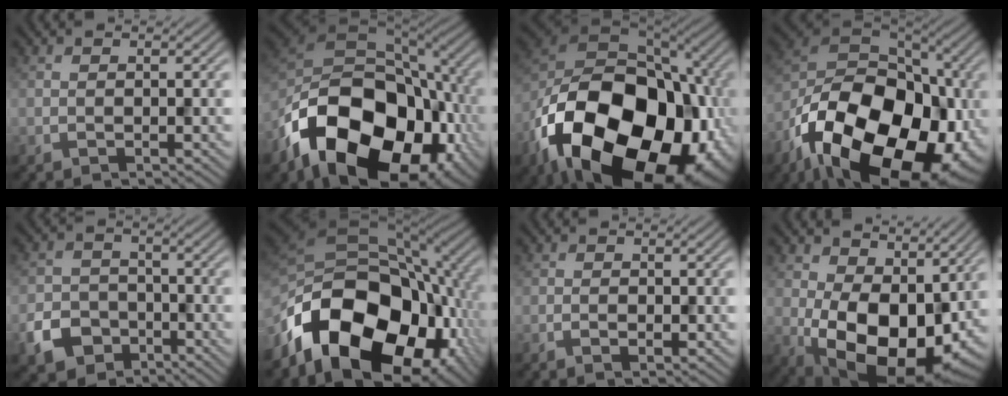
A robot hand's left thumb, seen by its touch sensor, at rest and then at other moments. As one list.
[{"total": 21.4, "force": [-9.5, 13.9, 13.3], "torque": [-0.282, -0.045, -0.140]}, {"total": 24.3, "force": [-10.5, 15.7, 15.3], "torque": [-0.325, -0.054, -0.145]}, {"total": 22.1, "force": [-10.0, 13.5, 14.5], "torque": [-0.294, -0.043, -0.151]}, {"total": 5.4, "force": [-3.1, 4.0, 2.0], "torque": [-0.048, -0.004, -0.063]}, {"total": 20.2, "force": [-9.0, 12.3, 13.2], "torque": [-0.261, -0.032, -0.135]}, {"total": 1.3, "force": [-0.4, 0.7, 1.0], "torque": [-0.021, -0.004, -0.004]}, {"total": 15.1, "force": [0.2, 9.7, 11.6], "torque": [-0.197, -0.036, 0.010]}]